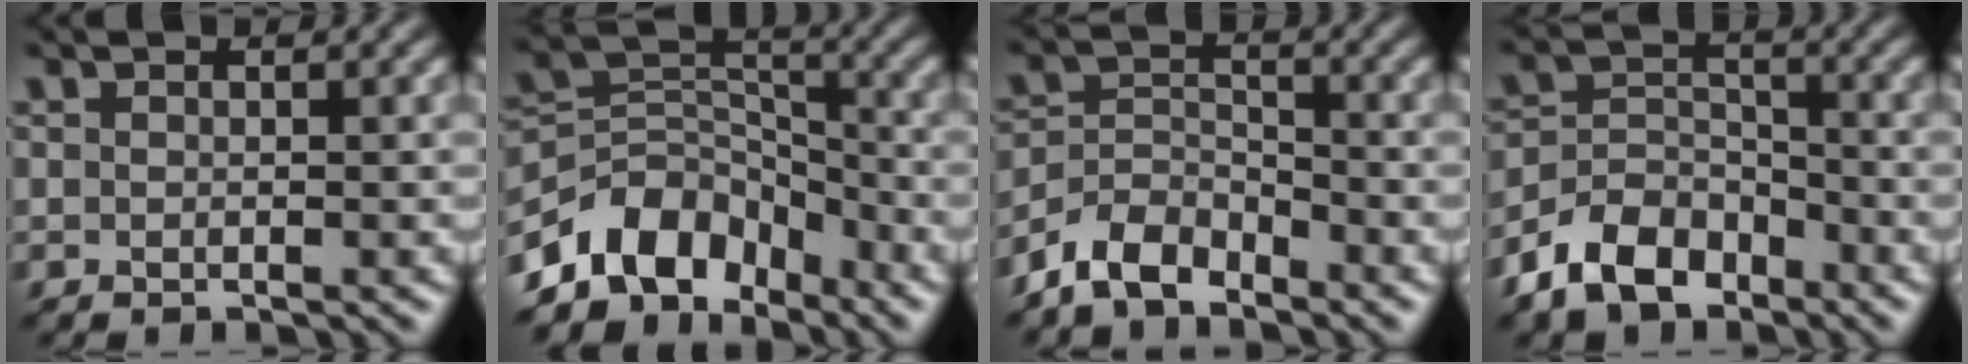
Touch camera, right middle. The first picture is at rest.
{"total": 7.3, "force": [-5.1, 4.5, 2.8], "torque": [-0.031, 0.000, -0.107]}
{"total": 4.2, "force": [-3.4, 1.9, 1.5], "torque": [-0.029, 0.001, -0.078]}
{"total": 5.9, "force": [-4.2, 3.5, 2.4], "torque": [-0.049, -0.002, -0.087]}